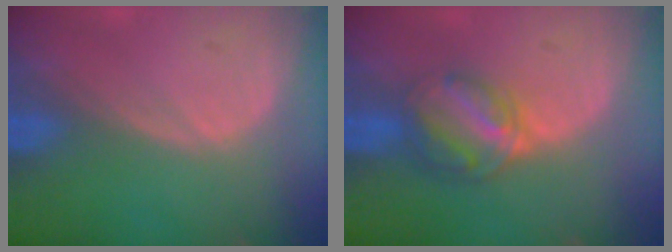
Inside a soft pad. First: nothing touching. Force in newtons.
{"total": 6.4, "press": 5.4, "slide": 3.3}